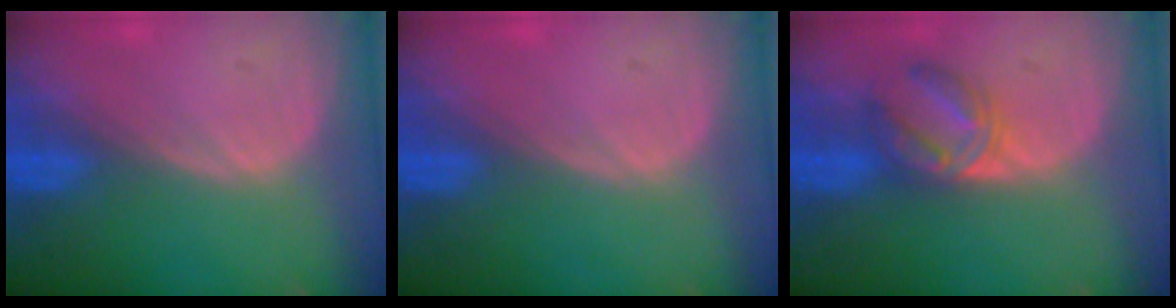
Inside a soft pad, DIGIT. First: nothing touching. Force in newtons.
{"total": 0.0}
{"total": 5.4, "press": 5.3, "slide": 1.0}